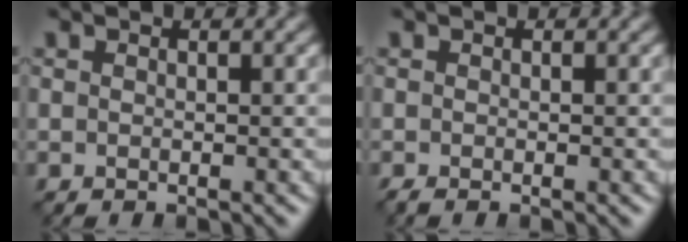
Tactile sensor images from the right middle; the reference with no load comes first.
{"total": 0.7, "force": [-0.5, 0.0, 0.4], "torque": [-0.007, -0.005, -0.012]}